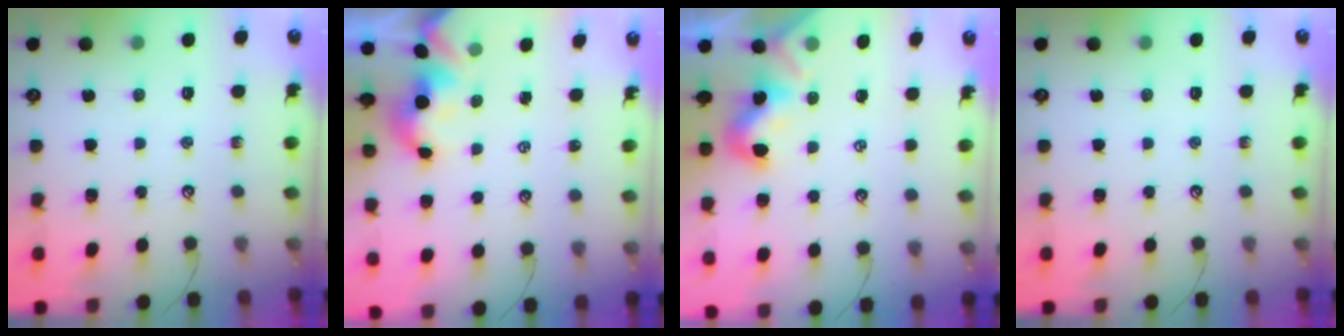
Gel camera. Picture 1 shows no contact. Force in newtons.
{"total": 1.6, "press": 1.6, "slide": 0.2}
{"total": 2.0, "press": 2.0, "slide": 0.5}
{"total": 0.0}